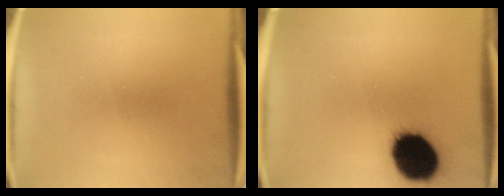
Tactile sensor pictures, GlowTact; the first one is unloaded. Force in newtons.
{"total": 19.0}